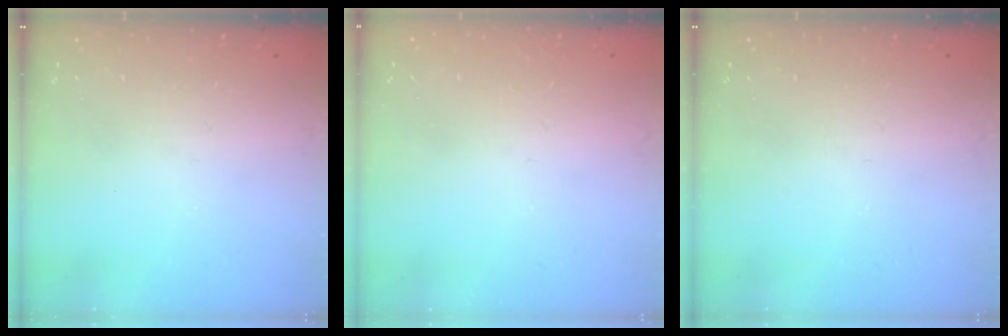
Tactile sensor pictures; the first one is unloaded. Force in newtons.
{"total": 1.5, "press": 1.5, "slide": 0.1}
{"total": 0.0}